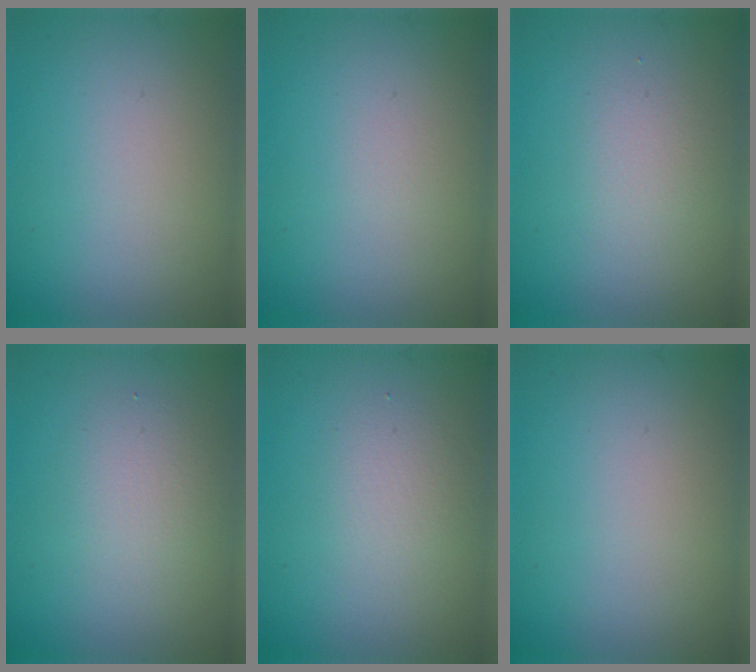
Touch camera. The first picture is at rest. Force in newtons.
{"total": 0.0}
{"total": 1.3, "press": 1.3, "slide": 0.1}
{"total": 2.3, "press": 2.3, "slide": 0.2}
{"total": 1.9, "press": 1.9, "slide": 0.0}
{"total": 0.0}